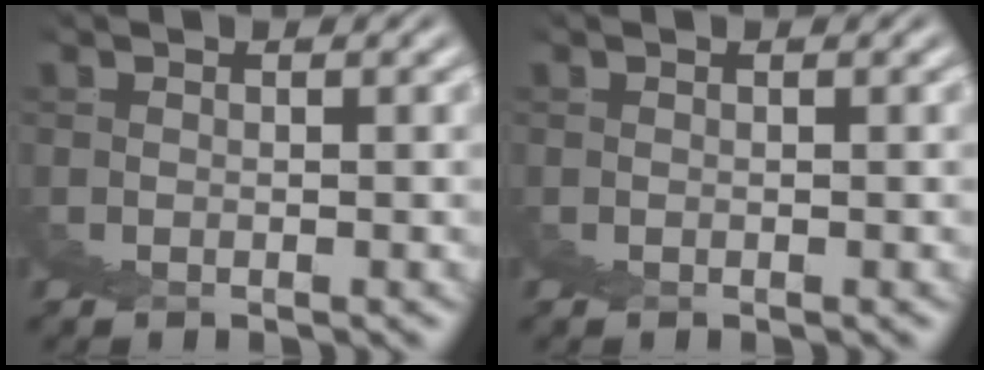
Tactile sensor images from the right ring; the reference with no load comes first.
{"total": 0.0}